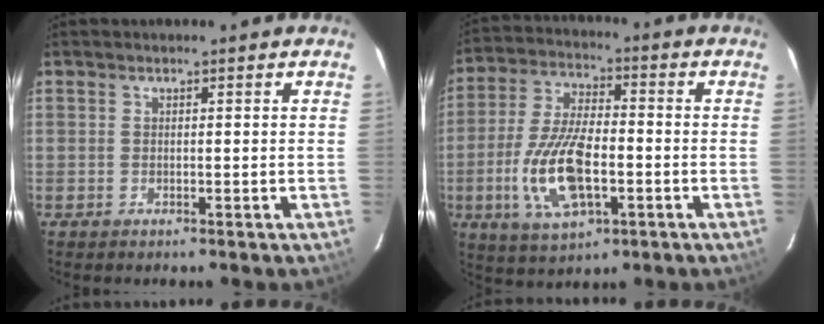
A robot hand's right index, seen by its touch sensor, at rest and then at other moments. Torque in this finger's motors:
{"motor_torque": [1.80, -0.34, 0.49, 0.14]}